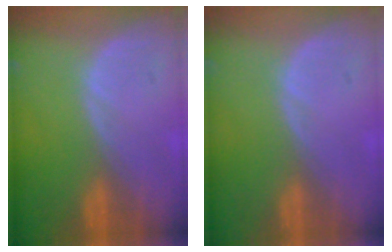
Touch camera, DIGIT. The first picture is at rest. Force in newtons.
{"total": 0.0}